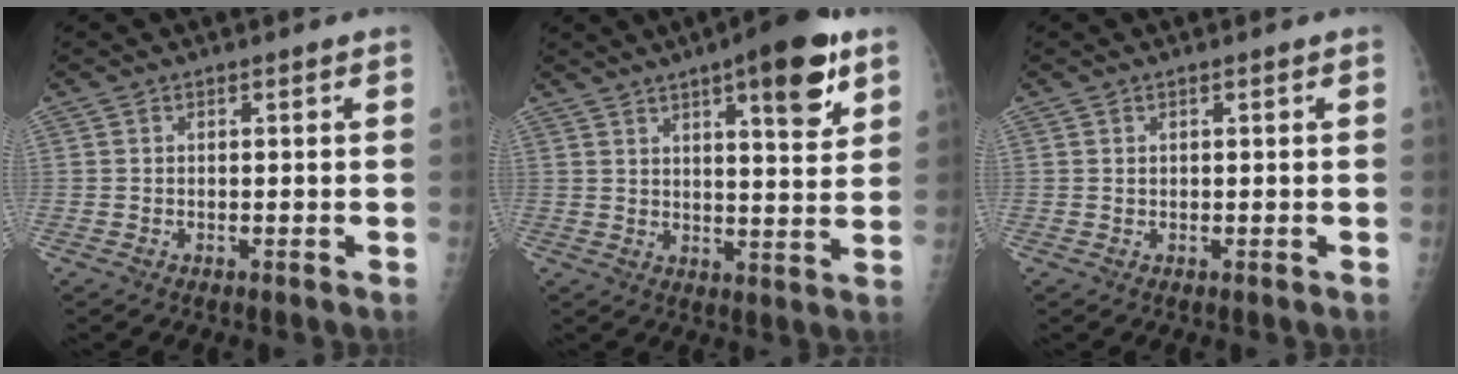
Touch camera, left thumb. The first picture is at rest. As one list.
[{"total": 13.3, "force": [7.3, 3.5, 10.6], "torque": [-0.127, -0.031, 0.099]}, {"total": 0.0}]